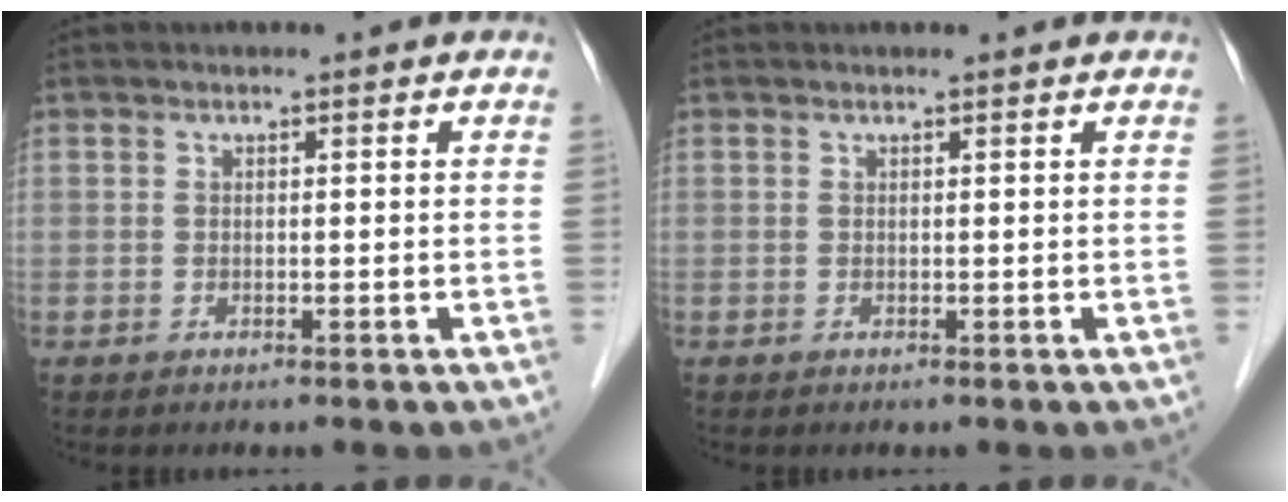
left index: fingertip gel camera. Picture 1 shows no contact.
{"total": 1.2, "force": [1.2, 0.2, 0.2], "torque": [-0.009, 0.013, 0.013]}